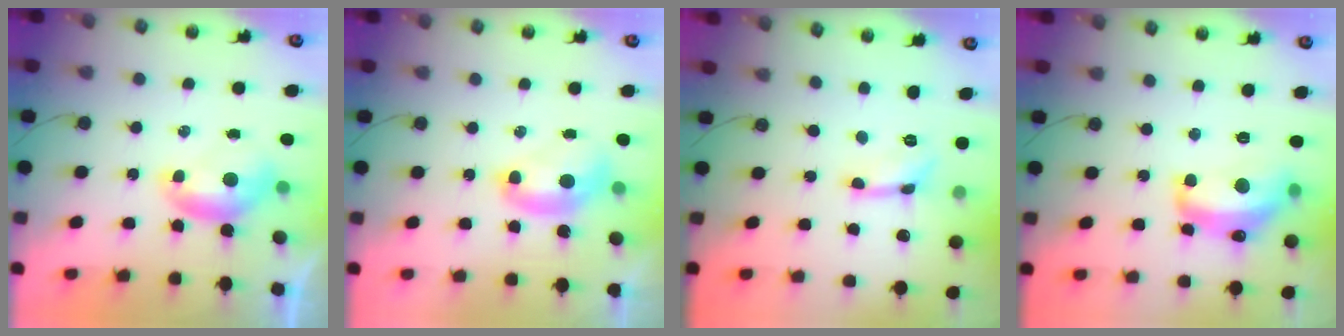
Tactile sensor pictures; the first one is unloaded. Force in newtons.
{"total": 2.5, "press": 2.5, "slide": 0.1}
{"total": 2.0, "press": 2.0, "slide": 0.3}
{"total": 10.4, "press": 10.4, "slide": 1.0}